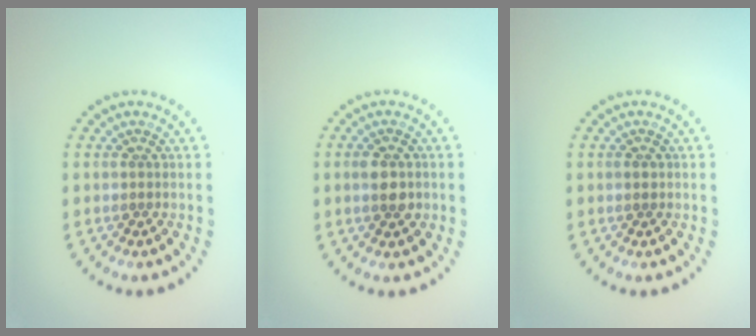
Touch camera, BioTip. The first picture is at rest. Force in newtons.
{"total": 2.6, "press": 2.6, "slide": 0.1}
{"total": 0.9, "press": 0.9, "slide": 0.0}